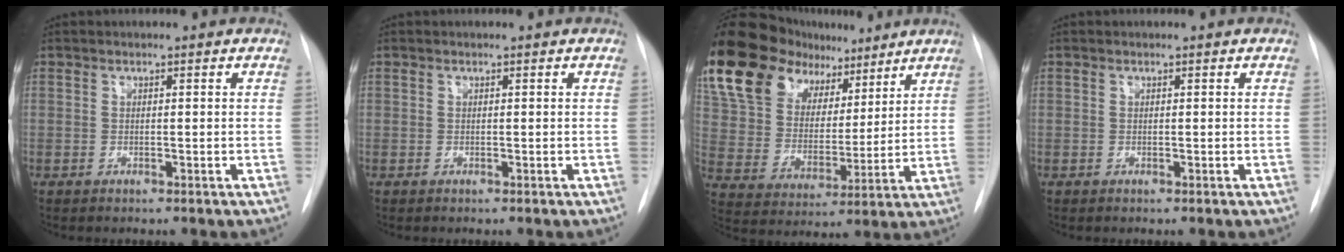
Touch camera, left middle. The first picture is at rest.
{"total": 0.0}
{"total": 18.8, "force": [13.2, 10.2, 8.7], "torque": [-0.151, 0.051, 0.236]}
{"total": 0.0}